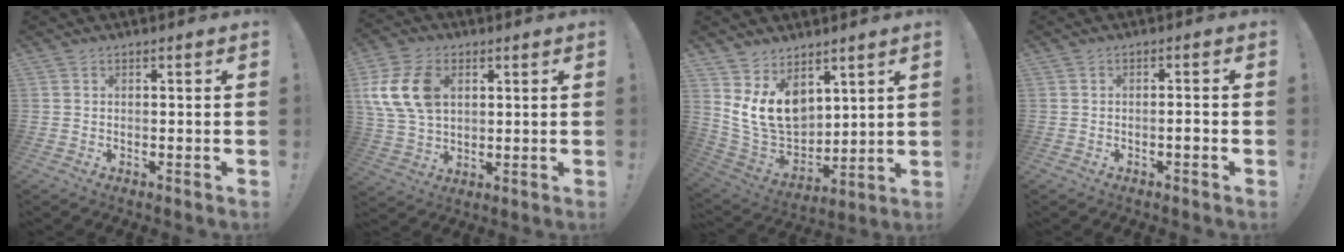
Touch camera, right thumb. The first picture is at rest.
{"total": 15.4, "force": [4.2, 10.8, 10.2], "torque": [-0.195, -0.001, 0.083]}
{"total": 14.8, "force": [6.4, 10.4, 8.5], "torque": [-0.167, -0.051, 0.127]}
{"total": 2.2, "force": [-1.0, -0.1, 2.0], "torque": [-0.038, 0.002, -0.017]}